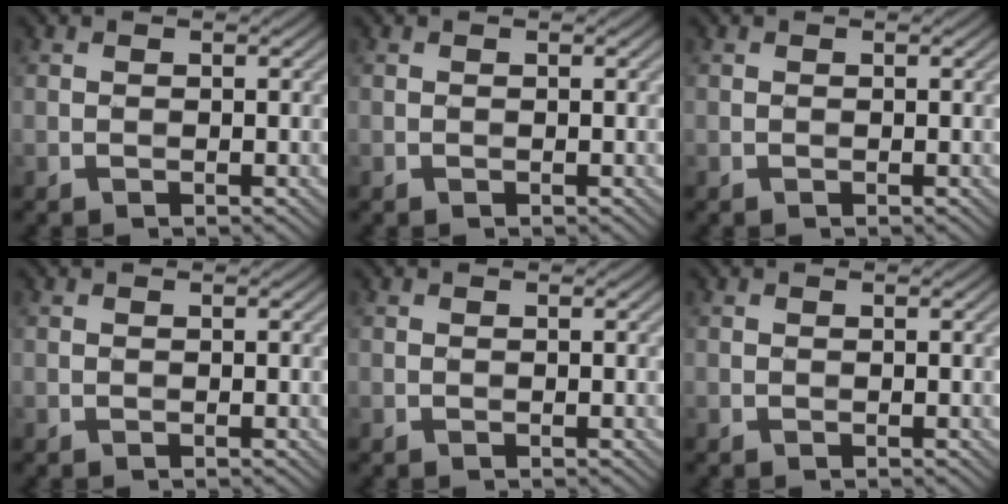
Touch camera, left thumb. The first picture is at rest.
{"total": 0.0}
{"total": 0.0}
{"total": 0.0}
{"total": 0.0}
{"total": 0.0}